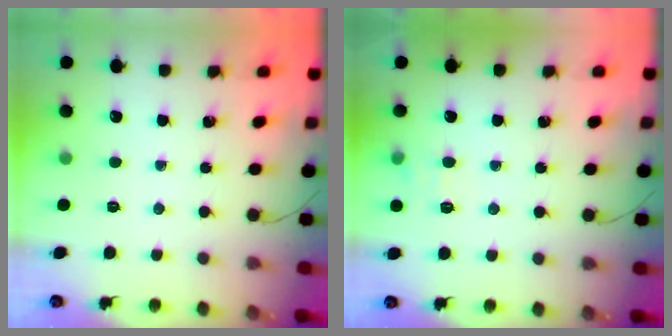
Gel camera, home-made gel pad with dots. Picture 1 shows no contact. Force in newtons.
{"total": 7.3, "press": 7.0, "slide": 2.0}